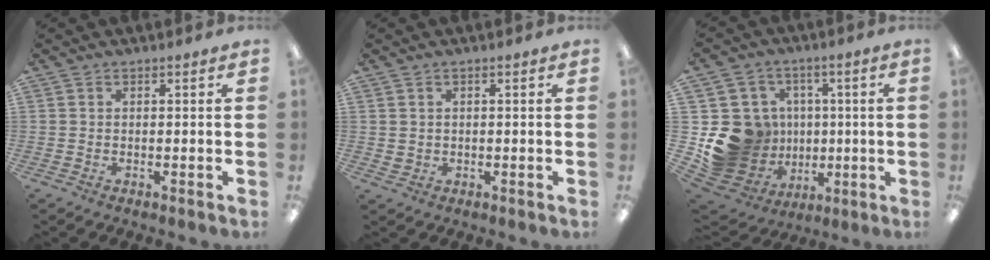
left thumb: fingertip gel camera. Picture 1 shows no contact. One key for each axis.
{"total": 1.5, "fx": 0.7, "fy": 1.3, "fz": 0.1, "tx": -0.003, "ty": 0.003, "tz": 0.013}
{"total": 17.5, "fx": -1.4, "fy": 16.6, "fz": 5.3, "tx": -0.105, "ty": -0.004, "tz": 0.026}